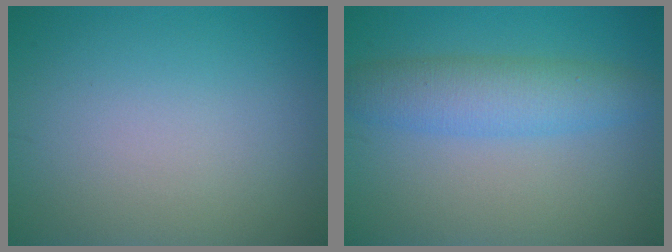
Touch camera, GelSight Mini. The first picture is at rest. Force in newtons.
{"total": 4.4, "press": 4.4, "slide": 0.1}